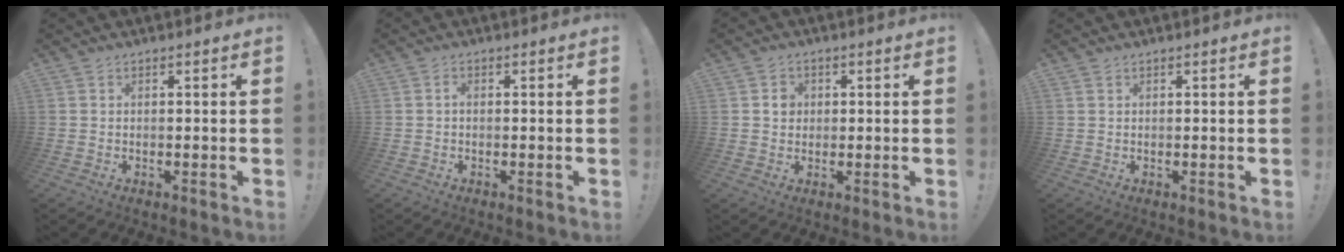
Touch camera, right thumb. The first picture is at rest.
{"total": 2.1, "force": [-0.5, 0.7, 1.9], "torque": [-0.038, 0.009, -0.010]}
{"total": 3.3, "force": [0.6, 3.0, 1.2], "torque": [-0.006, -0.001, 0.006]}
{"total": 0.0}